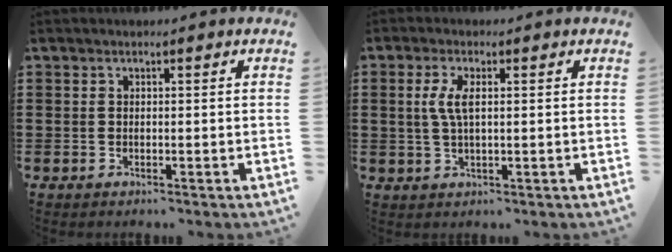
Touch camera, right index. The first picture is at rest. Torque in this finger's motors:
{"motor_torque": [0.43, 0.40, 0.31, 0.10]}